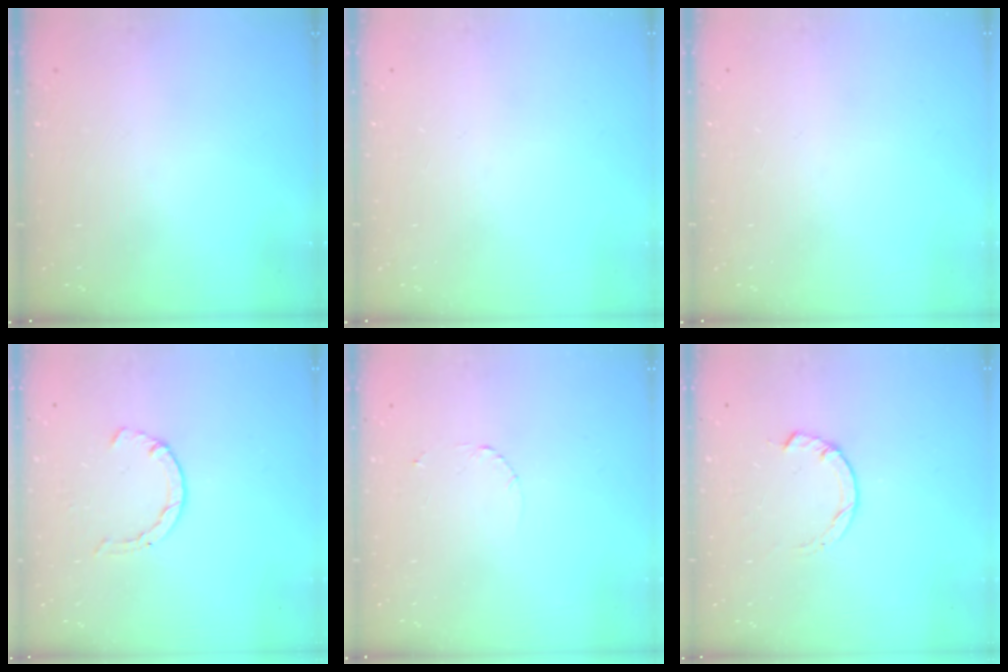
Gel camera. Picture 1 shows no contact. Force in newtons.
{"total": 0.0}
{"total": 0.0}
{"total": 2.1, "press": 2.1, "slide": 0.5}
{"total": 1.6, "press": 1.6, "slide": 0.2}
{"total": 4.0, "press": 3.9, "slide": 0.7}